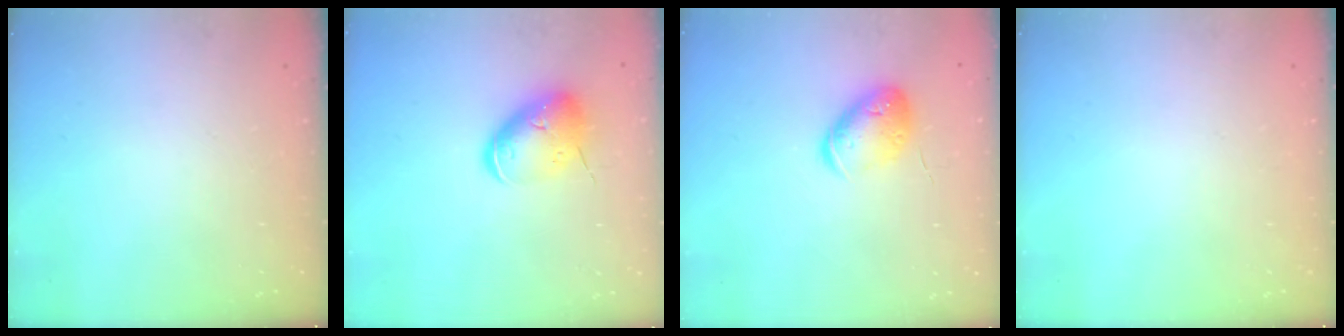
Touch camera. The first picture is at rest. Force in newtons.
{"total": 11.2, "press": 11.0, "slide": 1.9}
{"total": 13.2, "press": 13.1, "slide": 1.4}
{"total": 0.0}